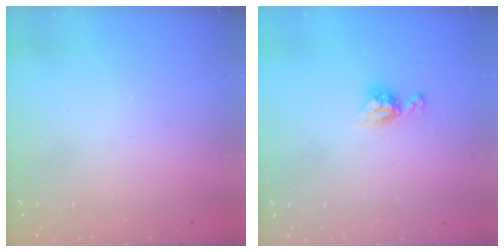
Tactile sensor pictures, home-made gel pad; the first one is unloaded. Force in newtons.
{"total": 7.9, "press": 7.9, "slide": 0.6}